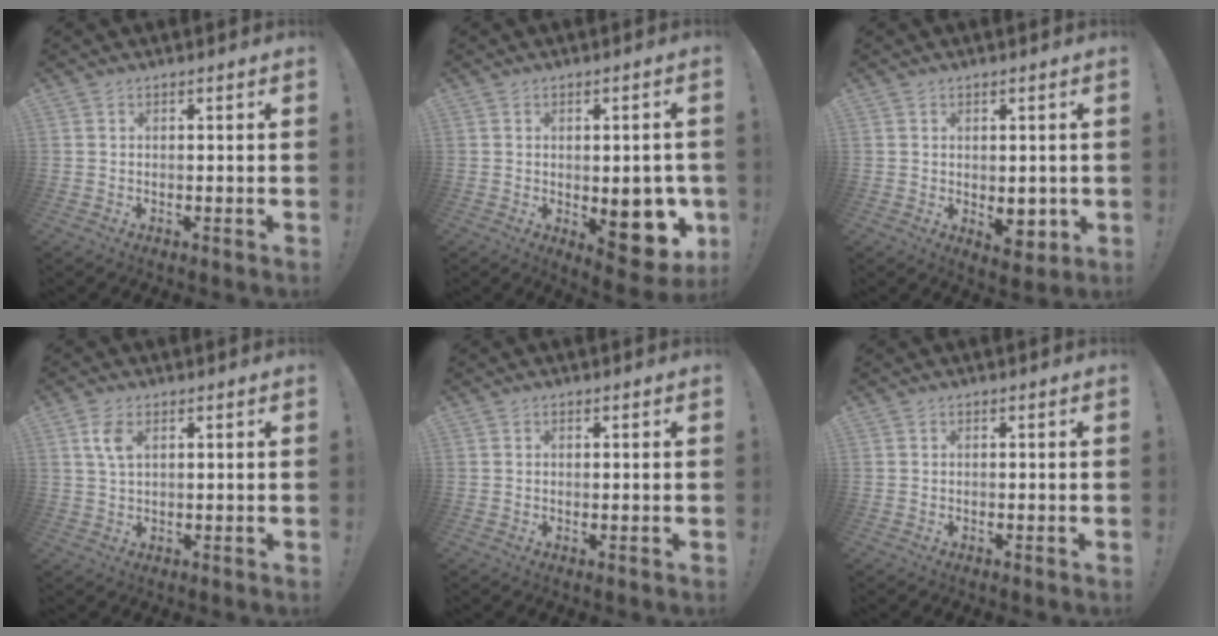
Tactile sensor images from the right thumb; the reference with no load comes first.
{"total": 13.6, "force": [-3.3, 7.1, 11.2], "torque": [-0.099, 0.008, -0.037]}
{"total": 6.3, "force": [-0.7, 4.1, 4.7], "torque": [-0.041, 0.001, -0.005]}
{"total": 5.0, "force": [1.9, 2.4, 3.9], "torque": [-0.079, -0.004, 0.033]}
{"total": 0.0}
{"total": 0.0}